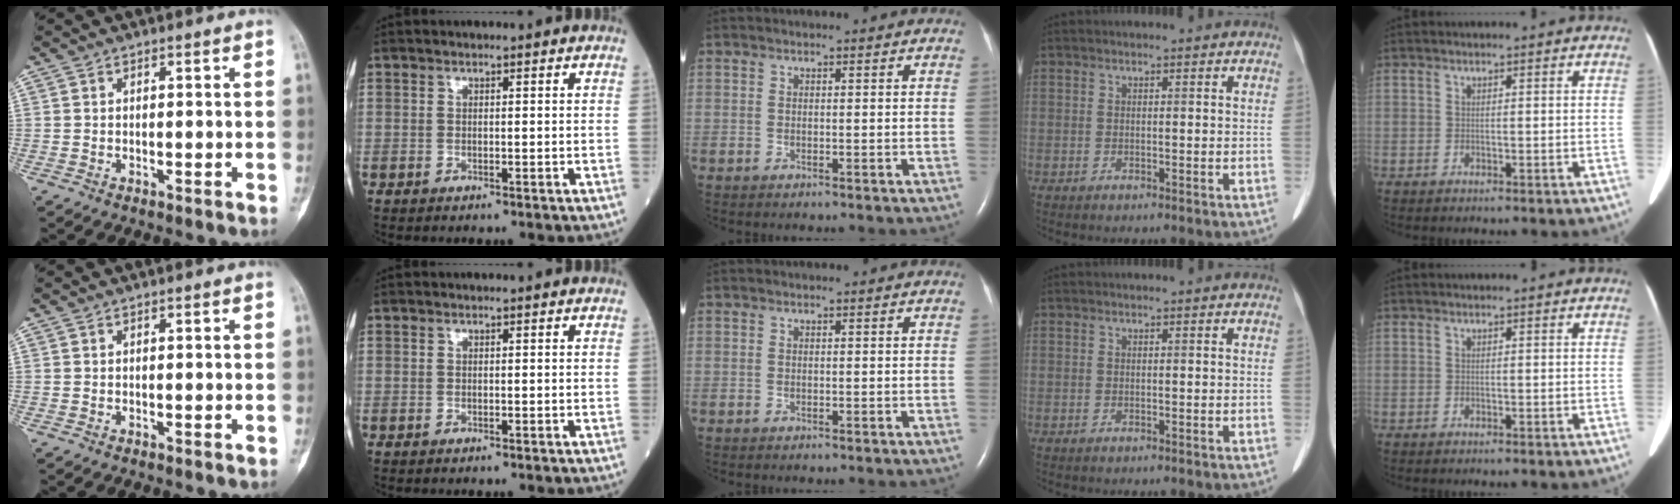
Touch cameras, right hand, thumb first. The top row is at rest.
{}